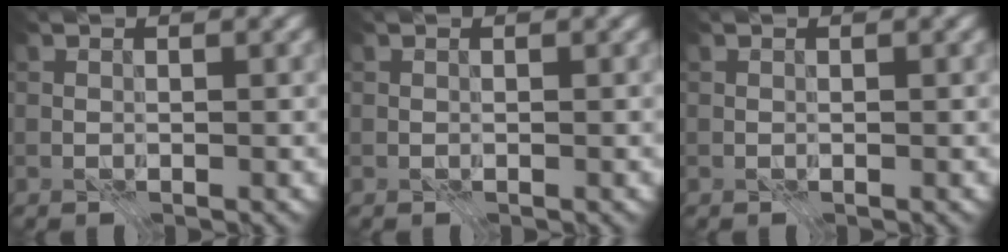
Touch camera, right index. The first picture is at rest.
{"total": 0.0}
{"total": 0.0}